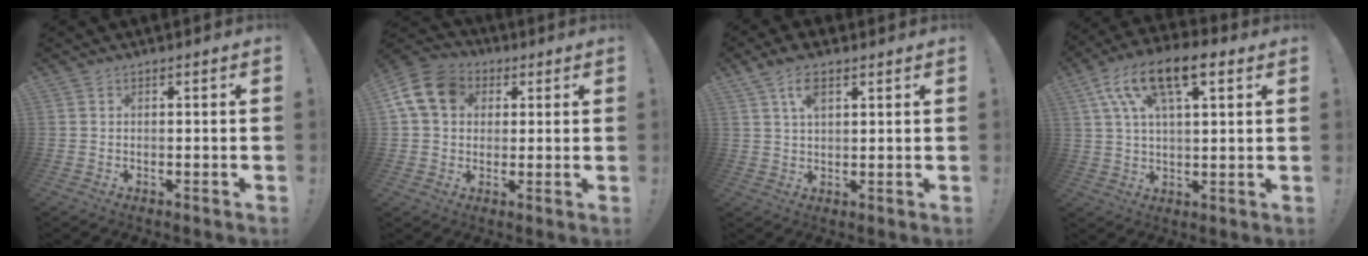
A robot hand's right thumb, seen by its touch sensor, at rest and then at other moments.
{"total": 13.8, "force": [4.0, 10.8, 7.5], "torque": [-0.132, -0.002, 0.082]}
{"total": 6.6, "force": [3.4, 3.1, 4.7], "torque": [-0.089, -0.002, 0.063]}
{"total": 15.0, "force": [7.2, 6.8, 11.2], "torque": [-0.191, -0.015, 0.127]}